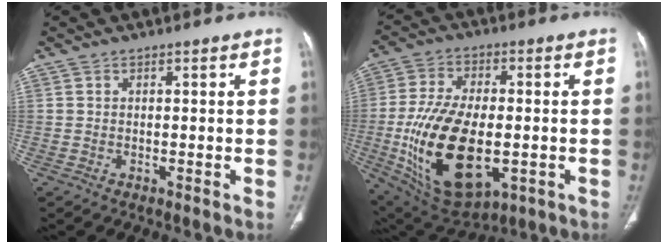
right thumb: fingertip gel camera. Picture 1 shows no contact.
{"total": 21.7, "force": [-4.2, 11.4, 18.0], "torque": [-0.338, -0.007, -0.048]}